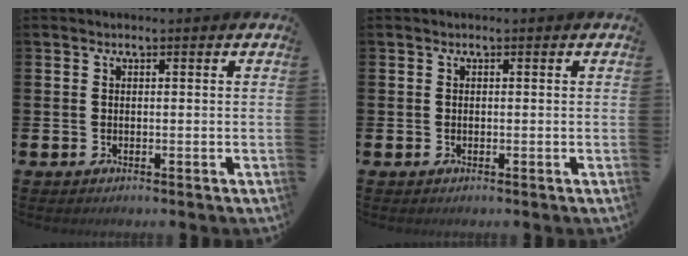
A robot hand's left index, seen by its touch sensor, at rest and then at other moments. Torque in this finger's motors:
{"motor_torque": [0.06, 0.18, -0.02, -0.01]}